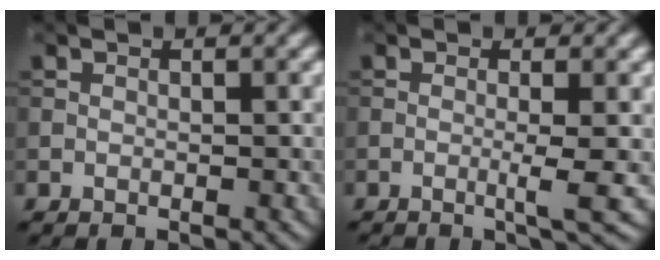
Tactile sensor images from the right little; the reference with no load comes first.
{"total": 2.5, "force": [-0.4, 0.3, 2.4], "torque": [-0.037, -0.004, -0.013]}